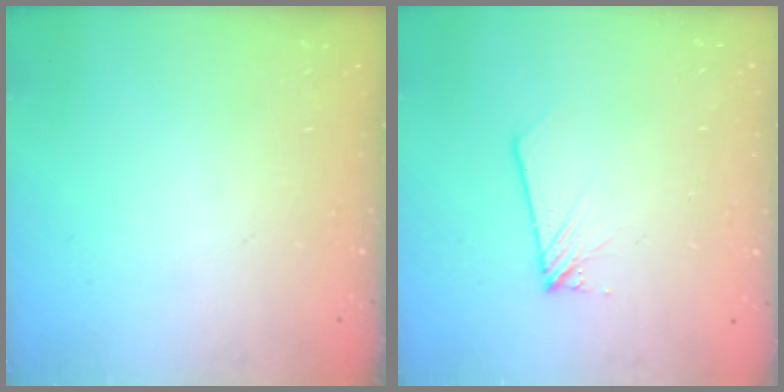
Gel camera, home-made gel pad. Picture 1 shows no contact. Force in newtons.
{"total": 1.7, "press": 1.7, "slide": 0.1}